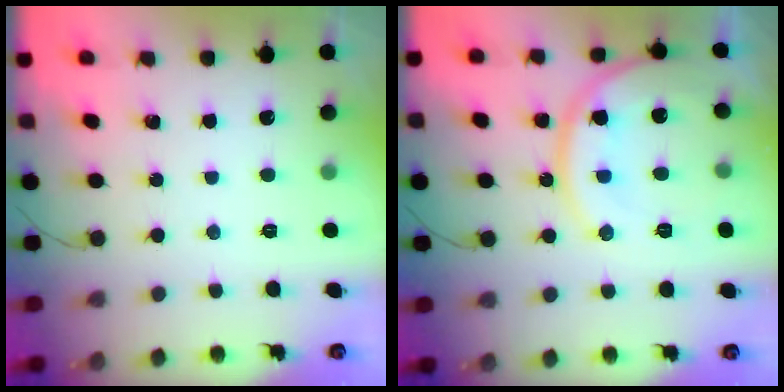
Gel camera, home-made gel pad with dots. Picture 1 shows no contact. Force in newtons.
{"total": 16.8, "press": 16.7, "slide": 2.1}